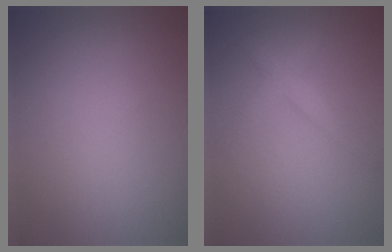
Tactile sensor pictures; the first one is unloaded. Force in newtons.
{"total": 2.1, "press": 2.1, "slide": 0.1}